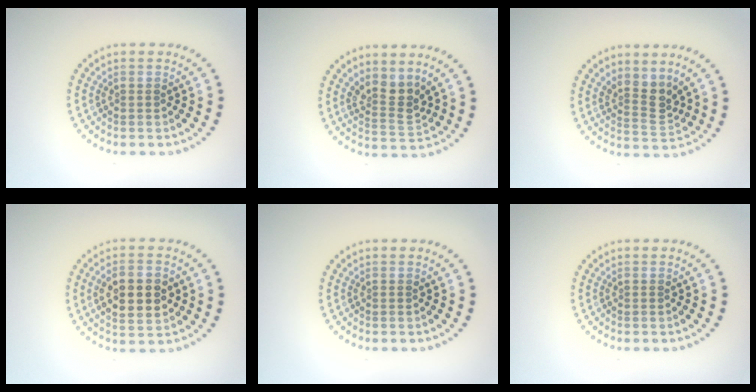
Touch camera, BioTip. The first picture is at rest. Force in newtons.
{"total": 2.8, "press": 2.1, "slide": 1.8}
{"total": 2.8, "press": 2.1, "slide": 1.9}
{"total": 4.6, "press": 4.6, "slide": 0.3}
{"total": 0.0}
{"total": 0.0}